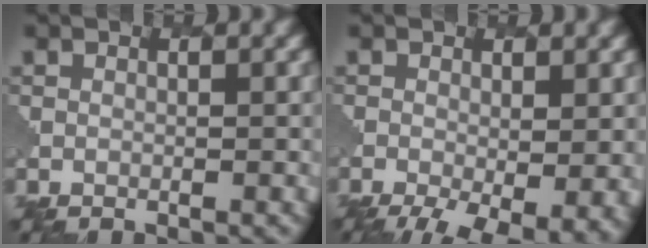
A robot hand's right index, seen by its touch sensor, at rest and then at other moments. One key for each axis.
{"total": 6.7, "fx": -2.5, "fy": 2.7, "fz": 5.6, "tx": -0.096, "ty": -0.019, "tz": -0.029}